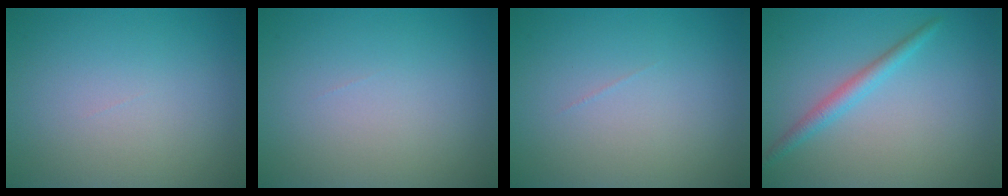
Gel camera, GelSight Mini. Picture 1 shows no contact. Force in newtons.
{"total": 0.0}
{"total": 0.0}
{"total": 2.0, "press": 1.9, "slide": 0.1}